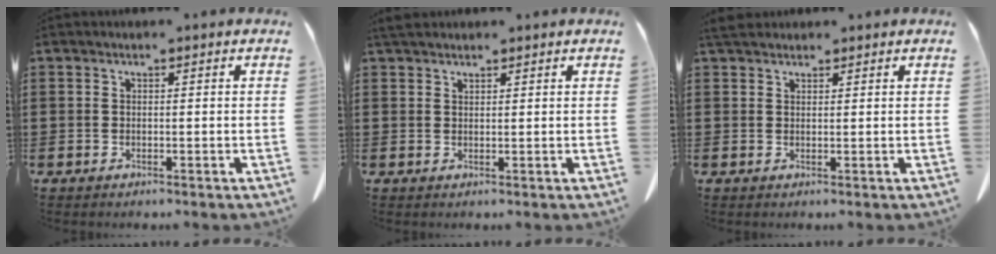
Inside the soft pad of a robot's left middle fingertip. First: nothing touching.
{"total": 1.9, "force": [1.7, 0.5, 0.6], "torque": [-0.018, 0.001, 0.035]}
{"total": 2.6, "force": [2.2, 0.9, 1.0], "torque": [-0.028, 0.004, 0.045]}